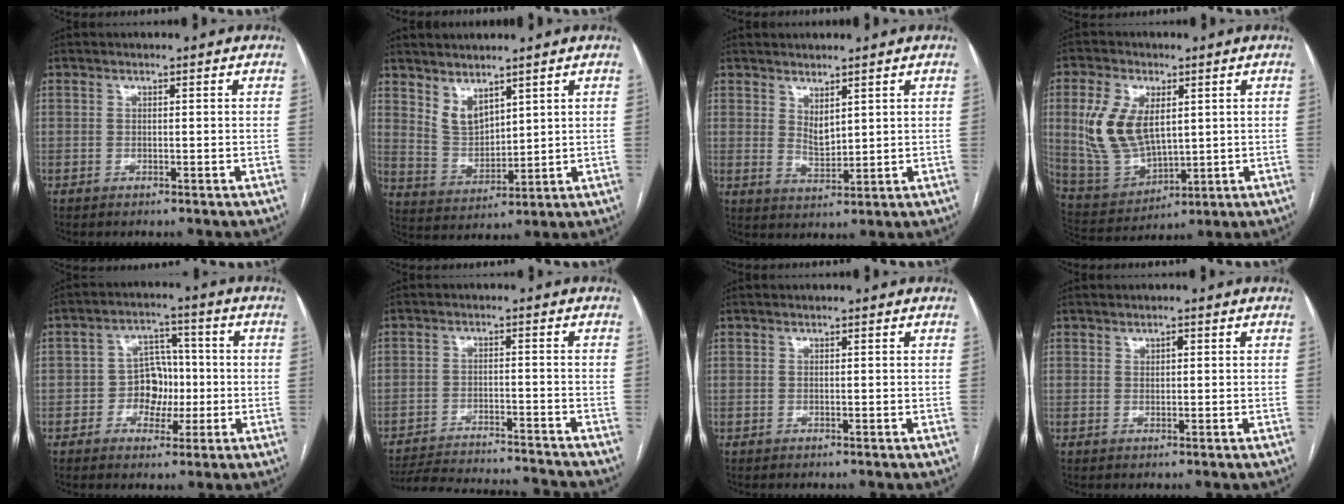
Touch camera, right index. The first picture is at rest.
{"total": 5.7, "force": [4.2, 2.7, 2.9], "torque": [-0.062, -0.005, 0.099]}
{"total": 3.2, "force": [2.0, 1.3, 2.2], "torque": [-0.045, -0.014, 0.046]}
{"total": 12.7, "force": [2.7, 7.2, 10.0], "torque": [-0.223, 0.005, 0.070]}
{"total": 6.4, "force": [-1.2, 5.1, 3.7], "torque": [-0.058, 0.023, -0.020]}
{"total": 16.3, "force": [-15.7, 1.0, 4.5], "torque": [-0.092, -0.011, -0.223]}
{"total": 0.0}
{"total": 1.0, "force": [0.4, 0.5, 0.8], "torque": [-0.014, 0.000, 0.005]}